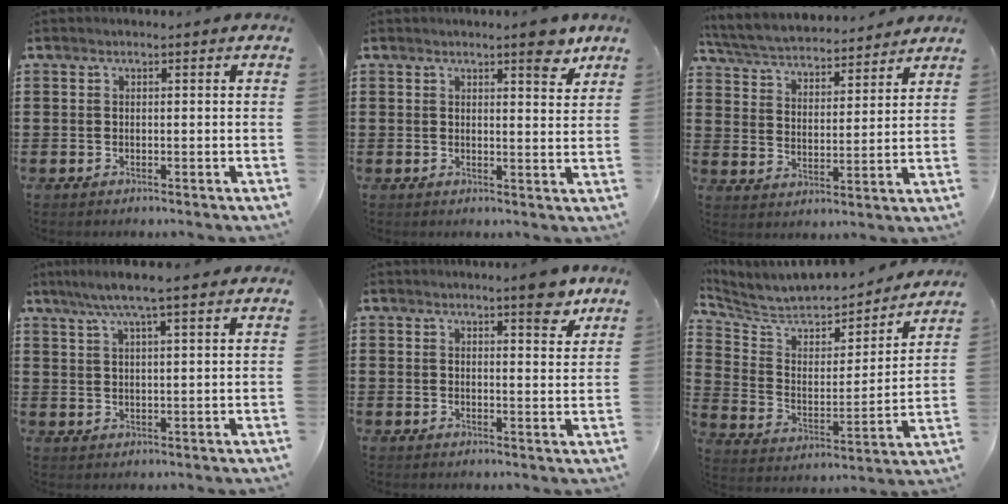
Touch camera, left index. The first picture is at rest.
{"total": 4.9, "force": [3.6, 1.0, 3.1], "torque": [-0.038, -0.013, 0.057]}
{"total": 4.4, "force": [4.4, 0.3, 0.8], "torque": [-0.039, -0.029, 0.071]}
{"total": 5.9, "force": [4.5, 0.1, 3.9], "torque": [-0.086, -0.003, 0.078]}
{"total": 5.3, "force": [4.1, 0.8, 3.3], "torque": [-0.043, -0.016, 0.066]}
{"total": 5.0, "force": [4.5, 2.0, 1.0], "torque": [-0.053, -0.043, 0.071]}